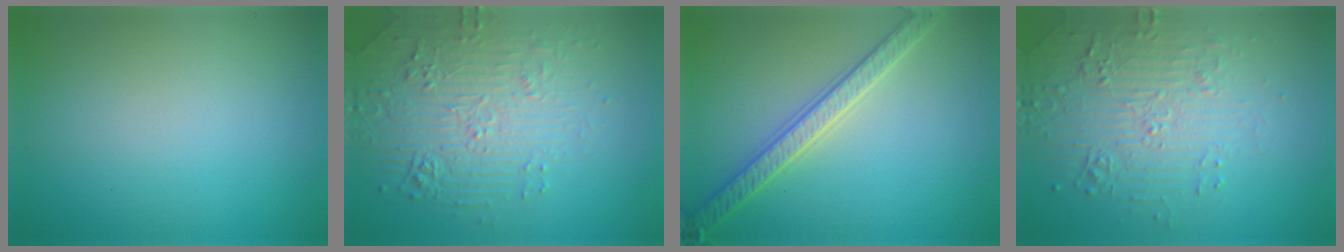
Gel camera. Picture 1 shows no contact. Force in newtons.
{"total": 4.5, "press": 4.2, "slide": 1.6}
{"total": 3.6, "press": 3.6, "slide": 0.8}
{"total": 4.9, "press": 3.6, "slide": 3.4}